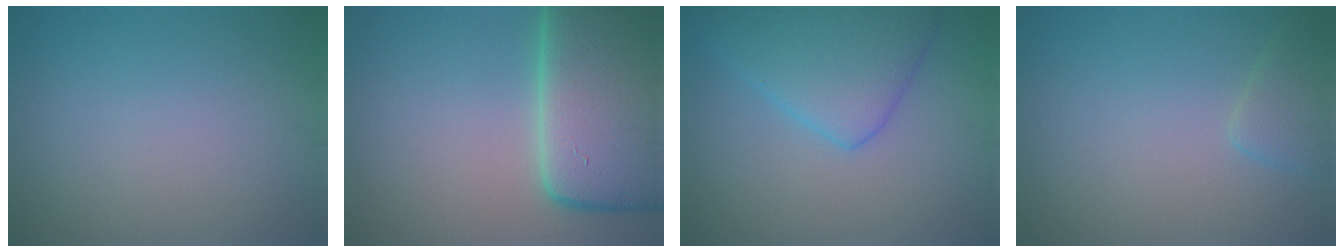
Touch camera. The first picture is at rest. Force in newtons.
{"total": 15.0, "press": 14.9, "slide": 1.1}
{"total": 5.9, "press": 5.9, "slide": 0.2}
{"total": 1.8, "press": 1.8, "slide": 0.2}